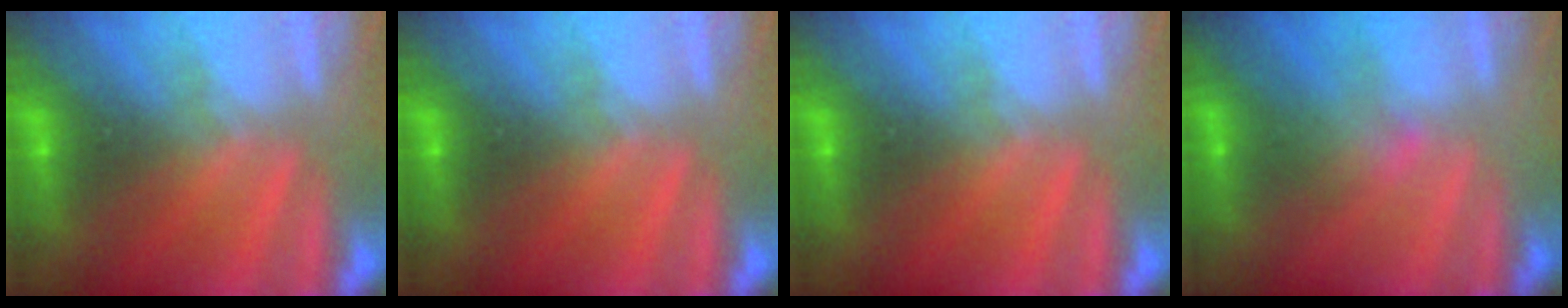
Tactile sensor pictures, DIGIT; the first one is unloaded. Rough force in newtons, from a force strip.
{"total": 0.0}
{"total": 0.0}
{"total": 2.7}